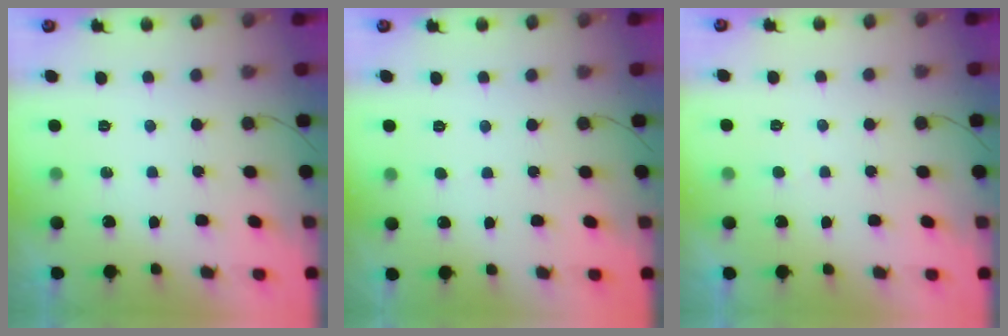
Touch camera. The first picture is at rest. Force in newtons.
{"total": 2.5, "press": 2.5, "slide": 0.3}
{"total": 2.1, "press": 2.1, "slide": 0.2}